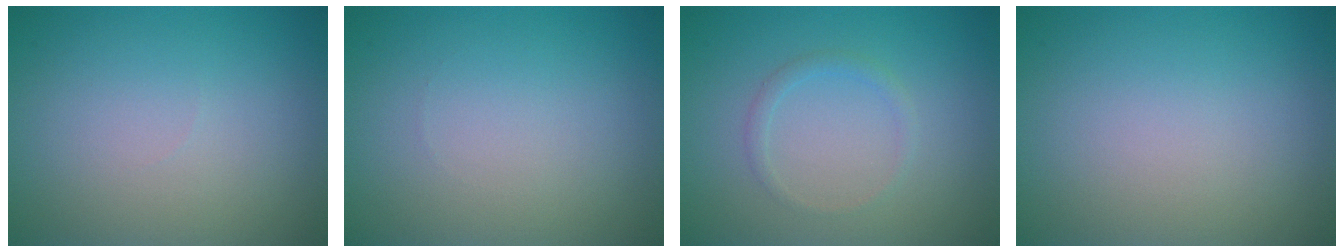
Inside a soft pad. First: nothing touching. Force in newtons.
{"total": 0.0}
{"total": 1.1, "press": 1.1, "slide": 0.1}
{"total": 0.0}